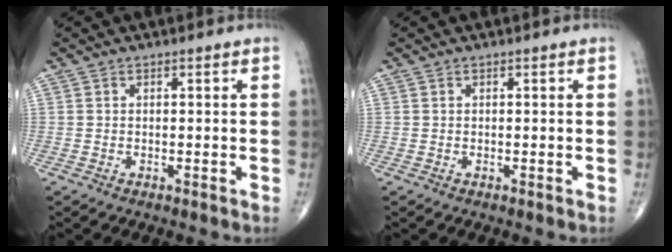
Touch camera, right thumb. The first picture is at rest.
{"total": 0.0}